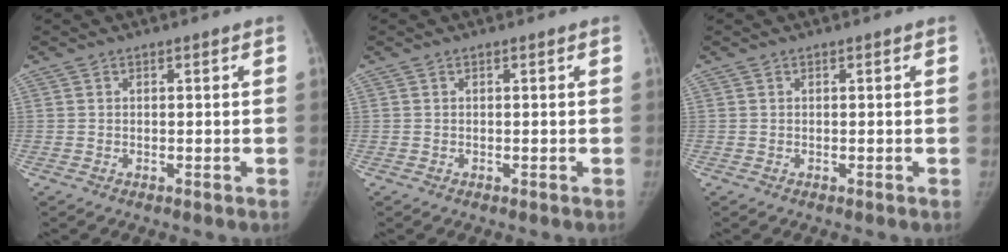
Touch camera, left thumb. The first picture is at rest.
{"total": 0.0}
{"total": 0.0}